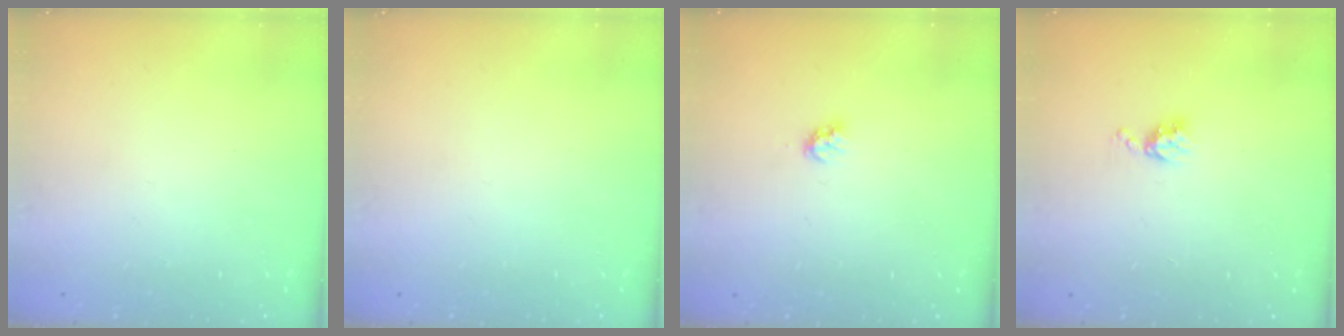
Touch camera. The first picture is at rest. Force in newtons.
{"total": 0.0}
{"total": 2.4, "press": 2.4, "slide": 0.3}
{"total": 4.7, "press": 4.7, "slide": 0.6}